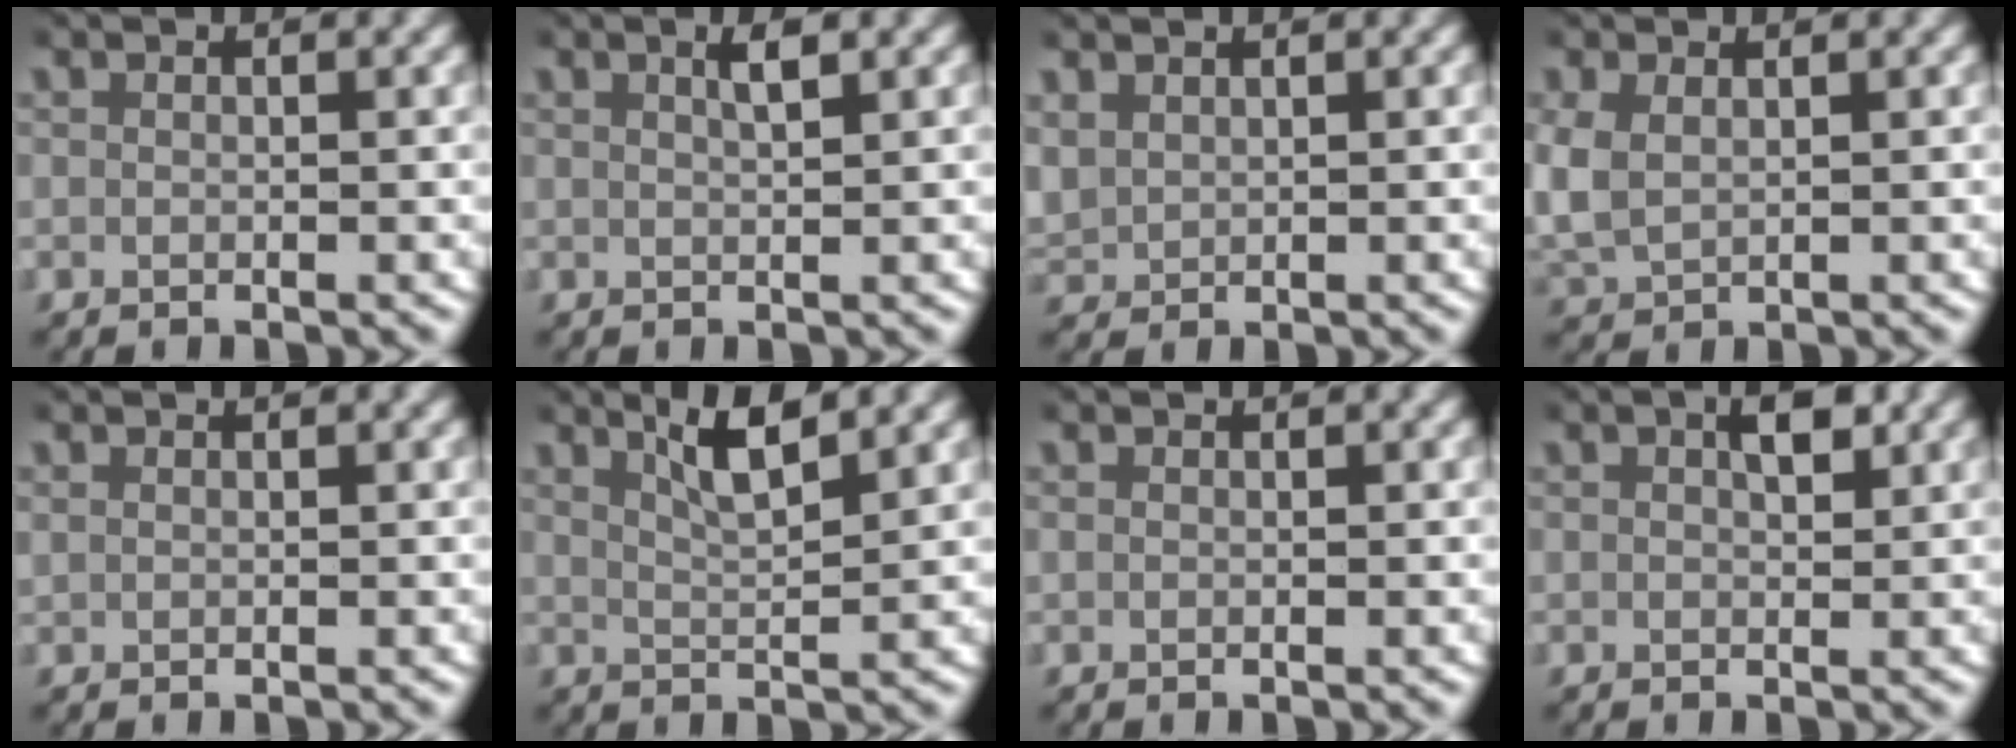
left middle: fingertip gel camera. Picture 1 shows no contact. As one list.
[{"total": 1.7, "force": [0.9, 0.2, 1.4], "torque": [-0.023, 0.005, 0.016]}, {"total": 2.6, "force": [1.1, 2.1, 0.9], "torque": [-0.037, 0.002, 0.027]}, {"total": 4.9, "force": [0.4, 4.3, 2.5], "torque": [-0.082, -0.011, 0.014]}, {"total": 0.5, "force": [0.3, 0.4, 0.2], "torque": [-0.006, 0.001, 0.007]}, {"total": 3.7, "force": [2.6, 0.5, 2.5], "torque": [-0.051, 0.001, 0.045]}, {"total": 0.0}, {"total": 2.1, "force": [0.9, 1.0, 1.7], "torque": [-0.021, 0.006, 0.013]}]